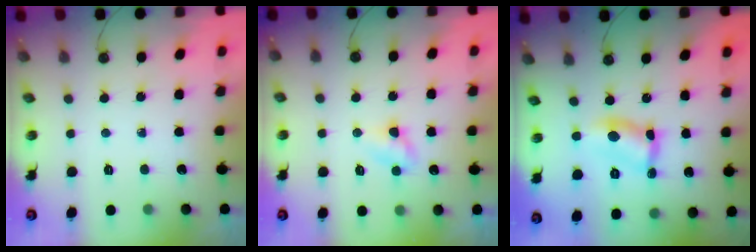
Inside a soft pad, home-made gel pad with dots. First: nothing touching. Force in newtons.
{"total": 3.8, "press": 3.8, "slide": 0.6}
{"total": 6.7, "press": 6.7, "slide": 0.3}